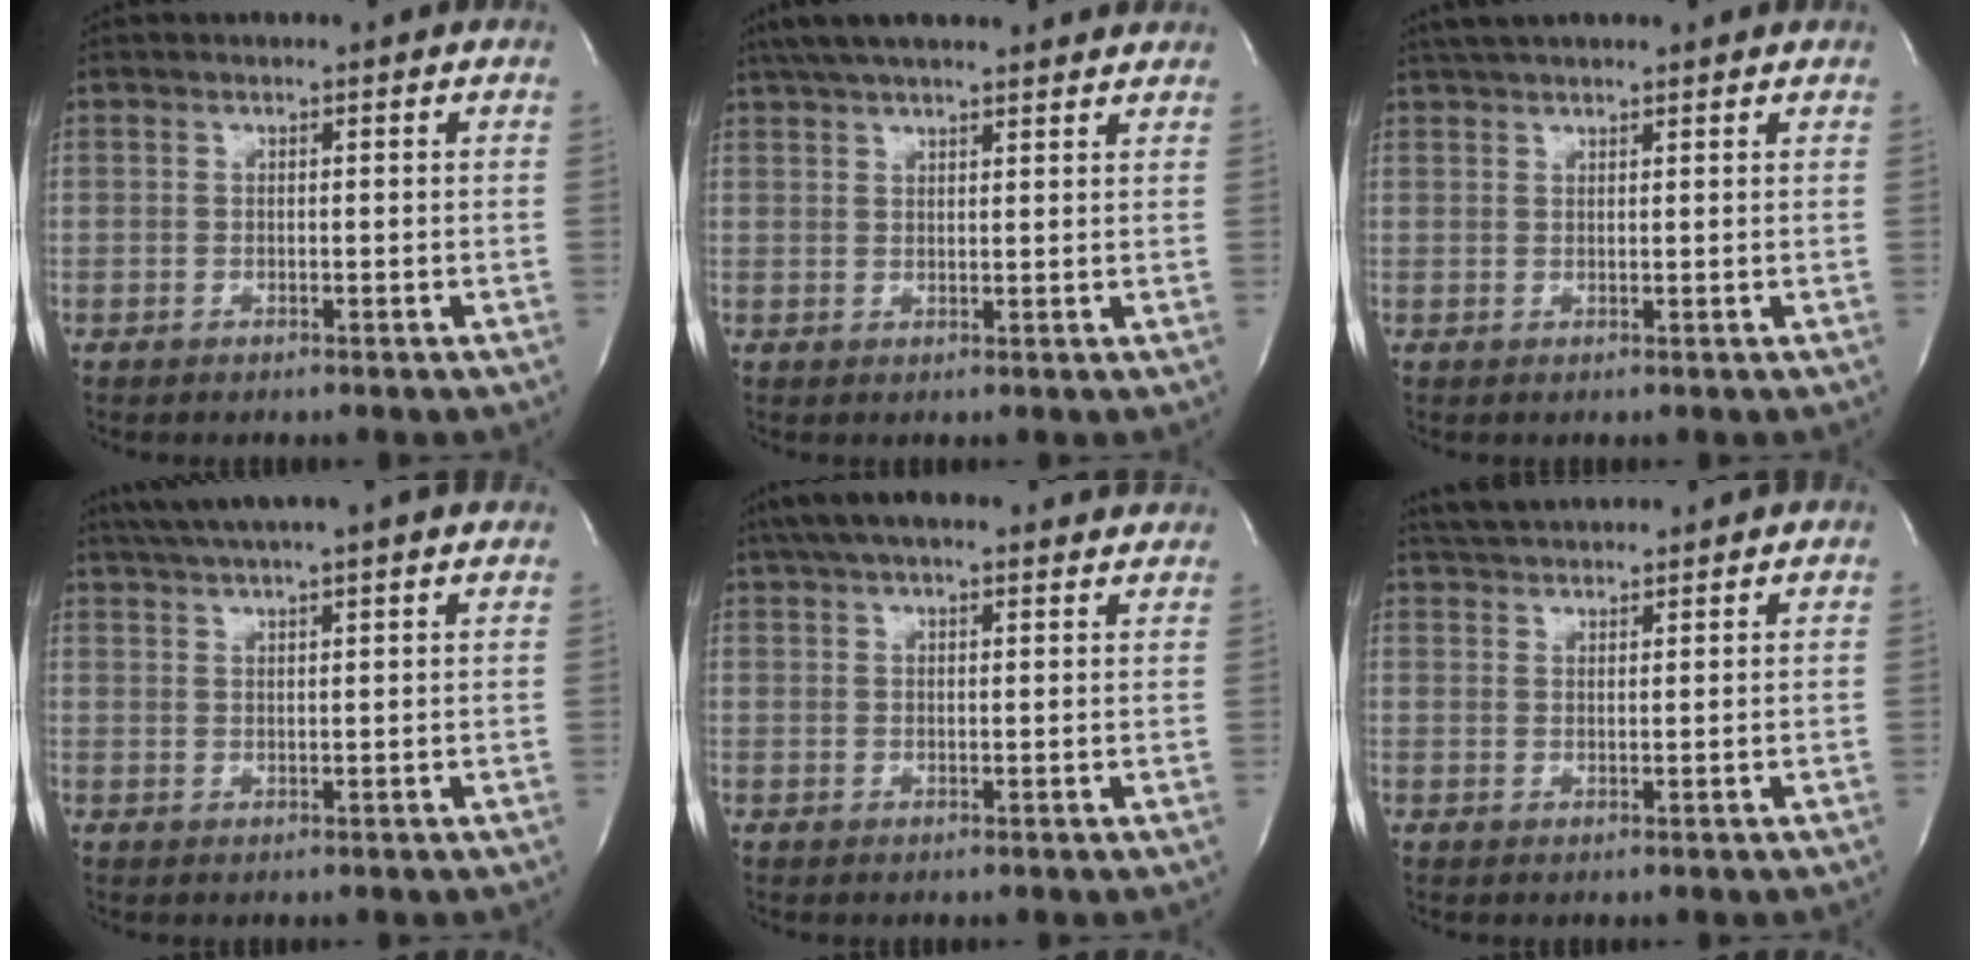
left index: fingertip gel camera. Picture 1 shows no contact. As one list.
[{"total": 15.0, "force": [13.1, 2.4, 7.0], "torque": [-0.118, 0.047, 0.186]}, {"total": 6.6, "force": [5.7, 1.1, 3.1], "torque": [-0.053, 0.036, 0.090]}, {"total": 13.5, "force": [11.6, 0.4, 6.9], "torque": [-0.125, 0.038, 0.160]}, {"total": 16.9, "force": [14.7, 3.1, 7.6], "torque": [-0.122, 0.050, 0.200]}, {"total": 7.7, "force": [7.3, 0.7, 2.3], "torque": [-0.048, 0.031, 0.120]}]